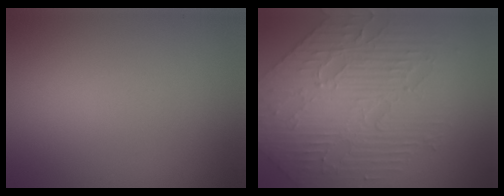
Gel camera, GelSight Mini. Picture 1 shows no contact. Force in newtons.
{"total": 5.8, "press": 5.1, "slide": 2.7}